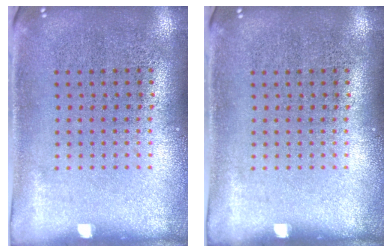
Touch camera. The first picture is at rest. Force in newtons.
{"total": 0.0}